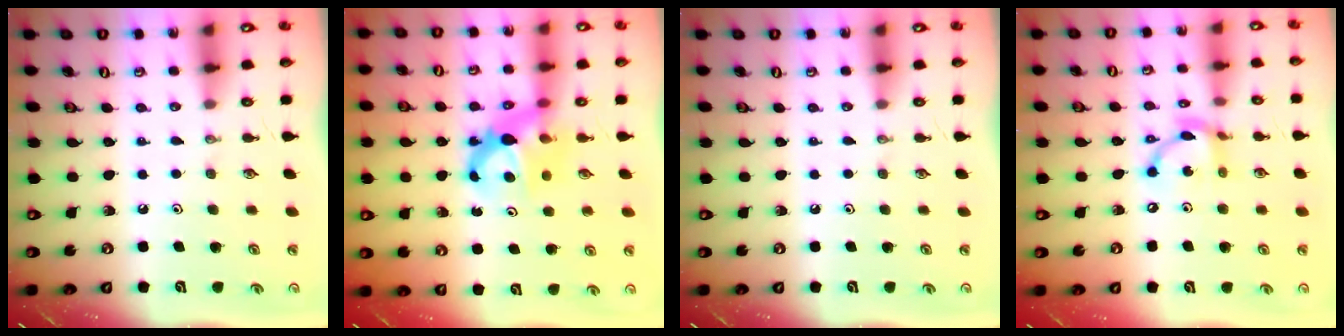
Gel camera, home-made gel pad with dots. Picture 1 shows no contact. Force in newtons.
{"total": 6.3, "press": 6.3, "slide": 0.5}
{"total": 0.0}
{"total": 10.6, "press": 10.6, "slide": 0.7}